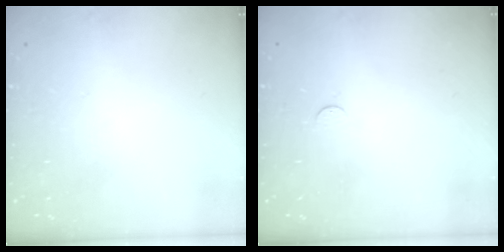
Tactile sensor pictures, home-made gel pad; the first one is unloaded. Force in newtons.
{"total": 3.0, "press": 3.0, "slide": 0.3}